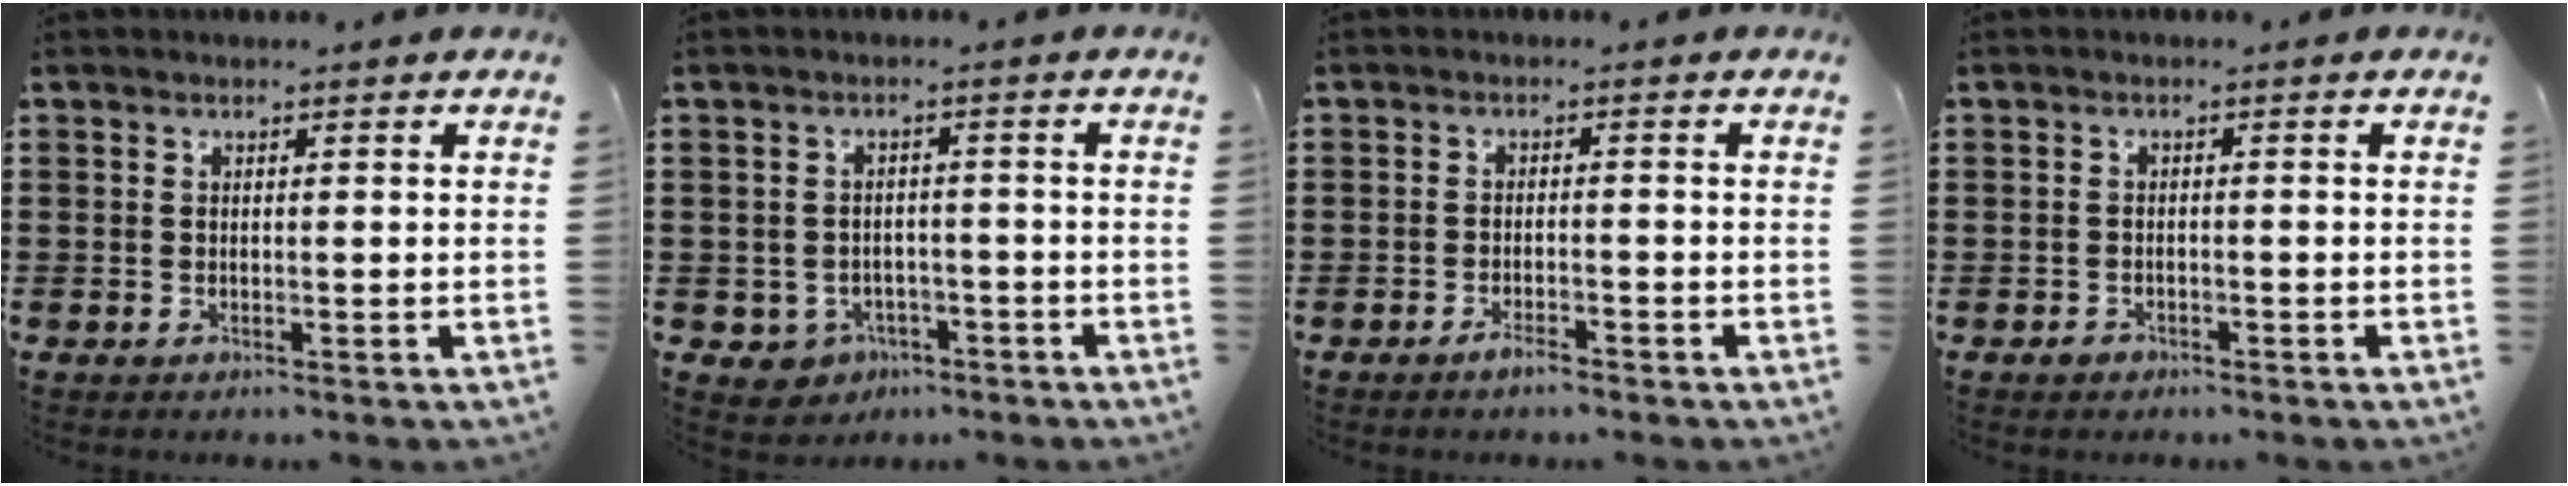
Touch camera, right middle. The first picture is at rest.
{"total": 2.6, "force": [-1.9, 1.8, 0.2], "torque": [-0.014, 0.002, -0.042]}
{"total": 2.1, "force": [-1.7, 0.5, 1.1], "torque": [-0.022, 0.000, -0.031]}
{"total": 1.1, "force": [-0.8, 0.6, 0.4], "torque": [-0.010, 0.000, -0.017]}